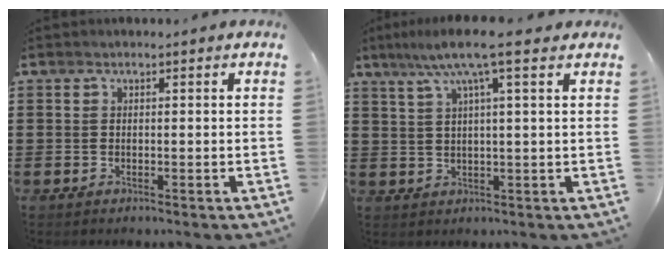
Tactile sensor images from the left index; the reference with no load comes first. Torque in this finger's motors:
{"motor_torque": [1.30, -0.84, 0.75, 0.18]}